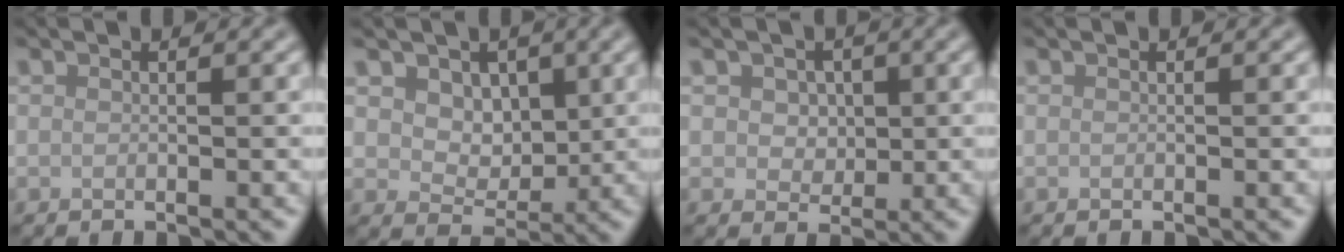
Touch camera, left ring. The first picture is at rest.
{"total": 3.6, "force": [1.3, 2.7, 2.0], "torque": [-0.035, -0.010, 0.014]}
{"total": 2.9, "force": [0.8, 2.3, 1.6], "torque": [-0.027, 0.001, 0.002]}
{"total": 0.0}